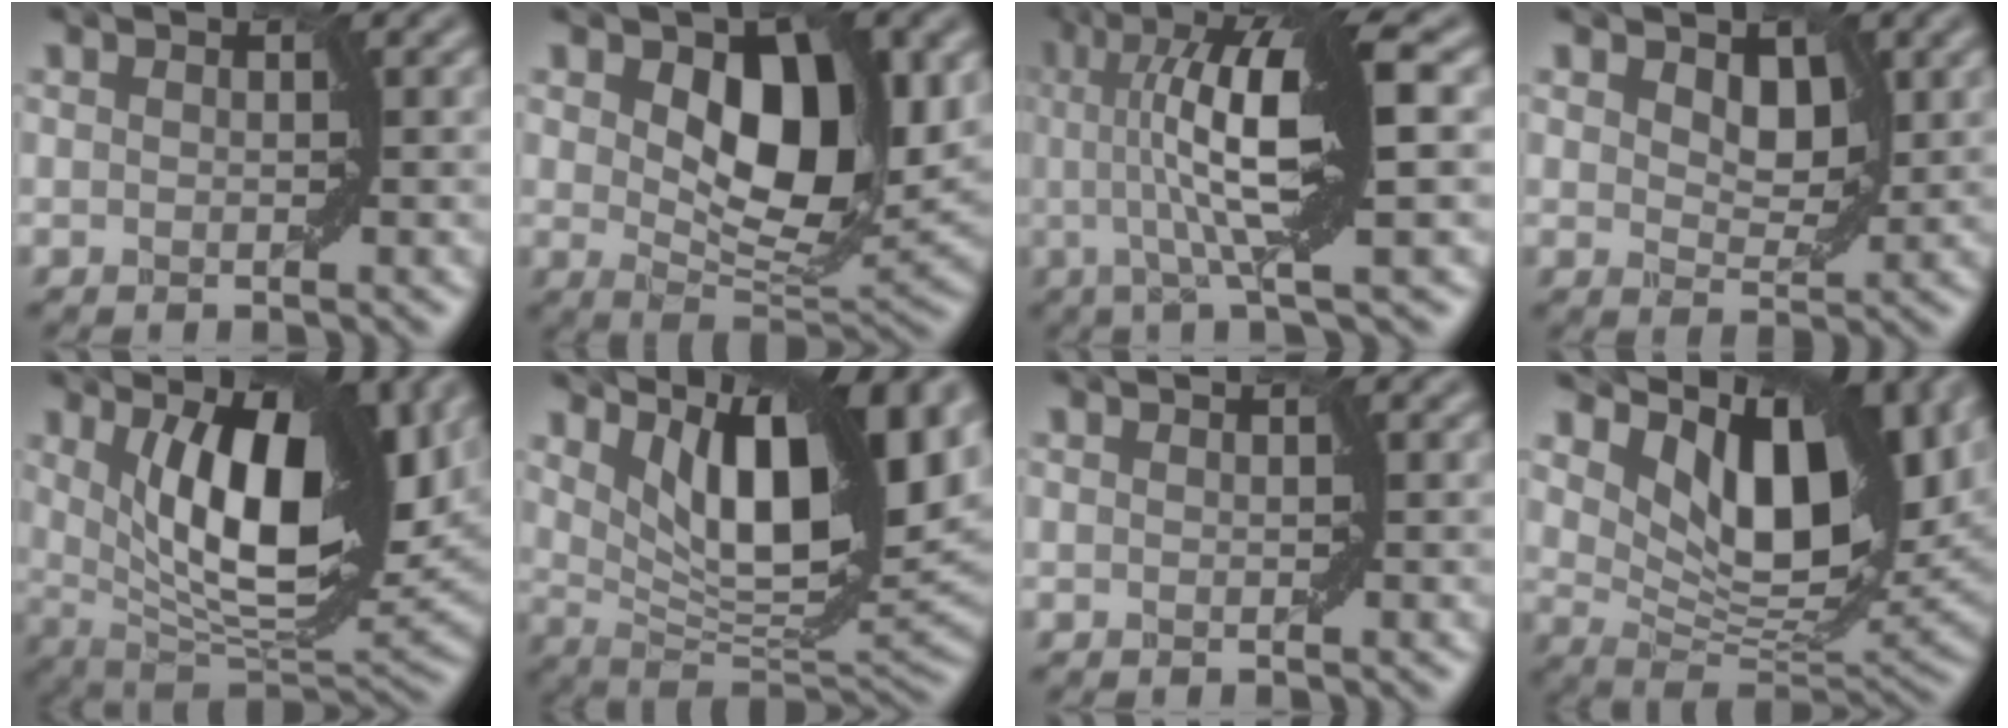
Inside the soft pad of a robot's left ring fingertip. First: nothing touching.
{"total": 9.2, "force": [2.3, 5.1, 7.3], "torque": [-0.116, -0.013, 0.042]}
{"total": 10.5, "force": [1.2, 2.1, 10.3], "torque": [-0.160, 0.006, 0.021]}
{"total": 3.3, "force": [1.2, 2.0, 2.2], "torque": [-0.041, -0.005, 0.021]}
{"total": 12.7, "force": [3.4, 5.1, 11.1], "torque": [-0.160, -0.008, 0.056]}
{"total": 13.0, "force": [5.7, 4.8, 10.6], "torque": [-0.155, -0.002, 0.104]}
{"total": 0.0}
{"total": 13.0, "force": [5.8, 6.6, 9.6], "torque": [-0.159, -0.004, 0.114]}